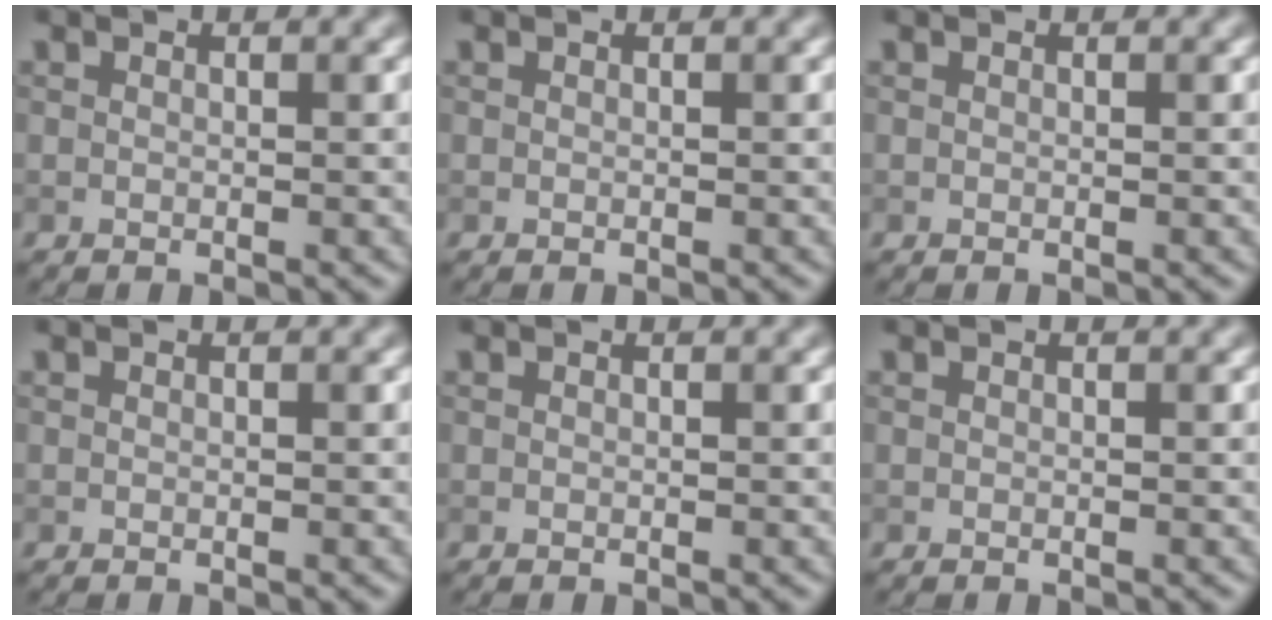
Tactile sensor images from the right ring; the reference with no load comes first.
{"total": 0.0}
{"total": 0.0}
{"total": 0.0}
{"total": 0.0}
{"total": 0.0}